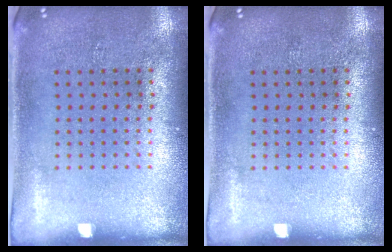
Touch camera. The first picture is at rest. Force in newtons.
{"total": 0.0}